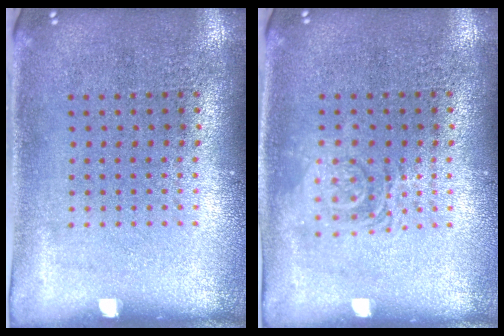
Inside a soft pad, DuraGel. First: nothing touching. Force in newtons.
{"total": 1.2, "press": 1.2, "slide": 0.2}